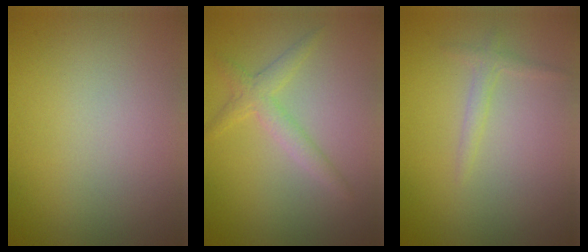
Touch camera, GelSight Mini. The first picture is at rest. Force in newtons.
{"total": 2.1, "press": 2.1, "slide": 0.1}
{"total": 1.1, "press": 1.1, "slide": 0.1}